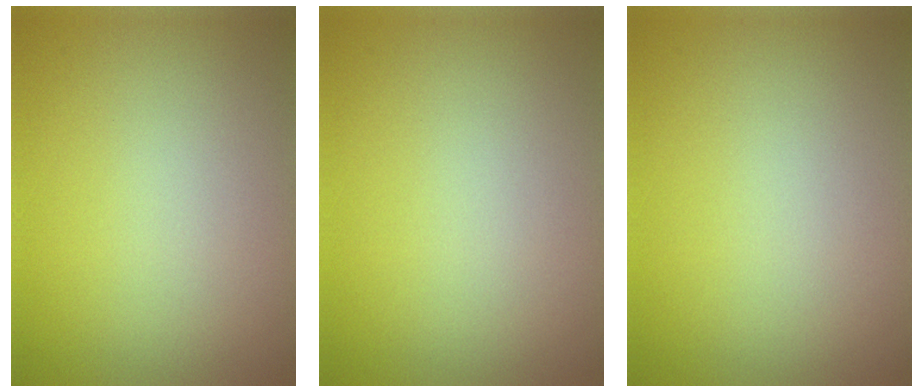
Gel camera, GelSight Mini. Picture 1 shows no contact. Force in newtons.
{"total": 0.0}
{"total": 0.0}